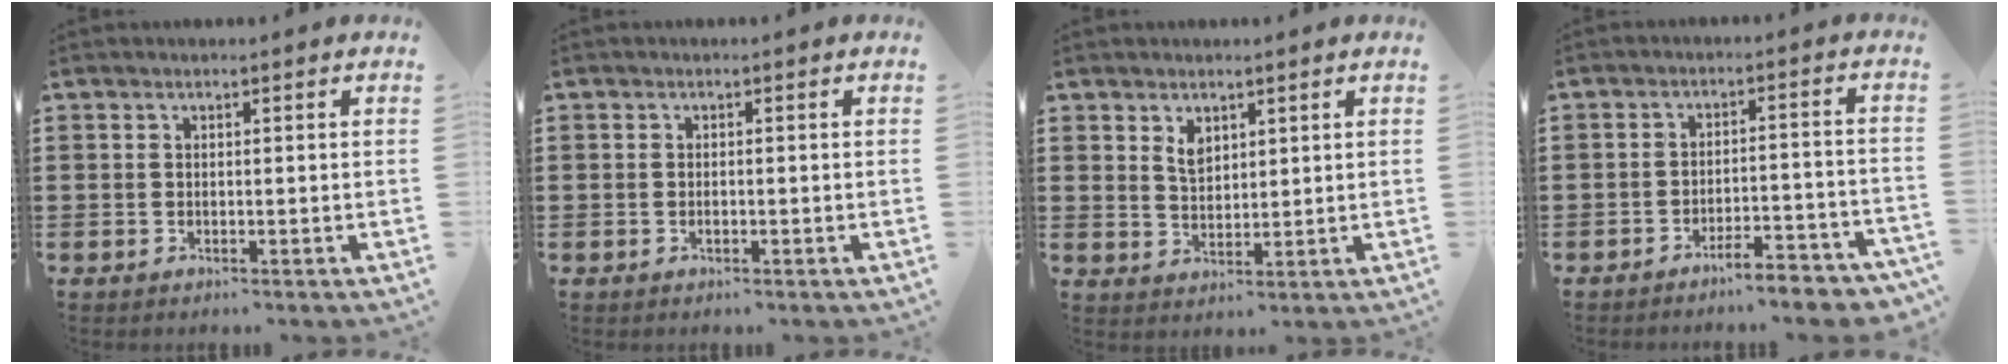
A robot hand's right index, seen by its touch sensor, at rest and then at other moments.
{"total": 0.6, "force": [-0.3, 0.2, 0.6], "torque": [-0.012, -0.004, -0.004]}
{"total": 3.0, "force": [1.9, 1.7, 1.5], "torque": [-0.036, 0.006, 0.035]}
{"total": 5.0, "force": [-4.7, 0.2, 1.7], "torque": [-0.028, -0.003, -0.091]}